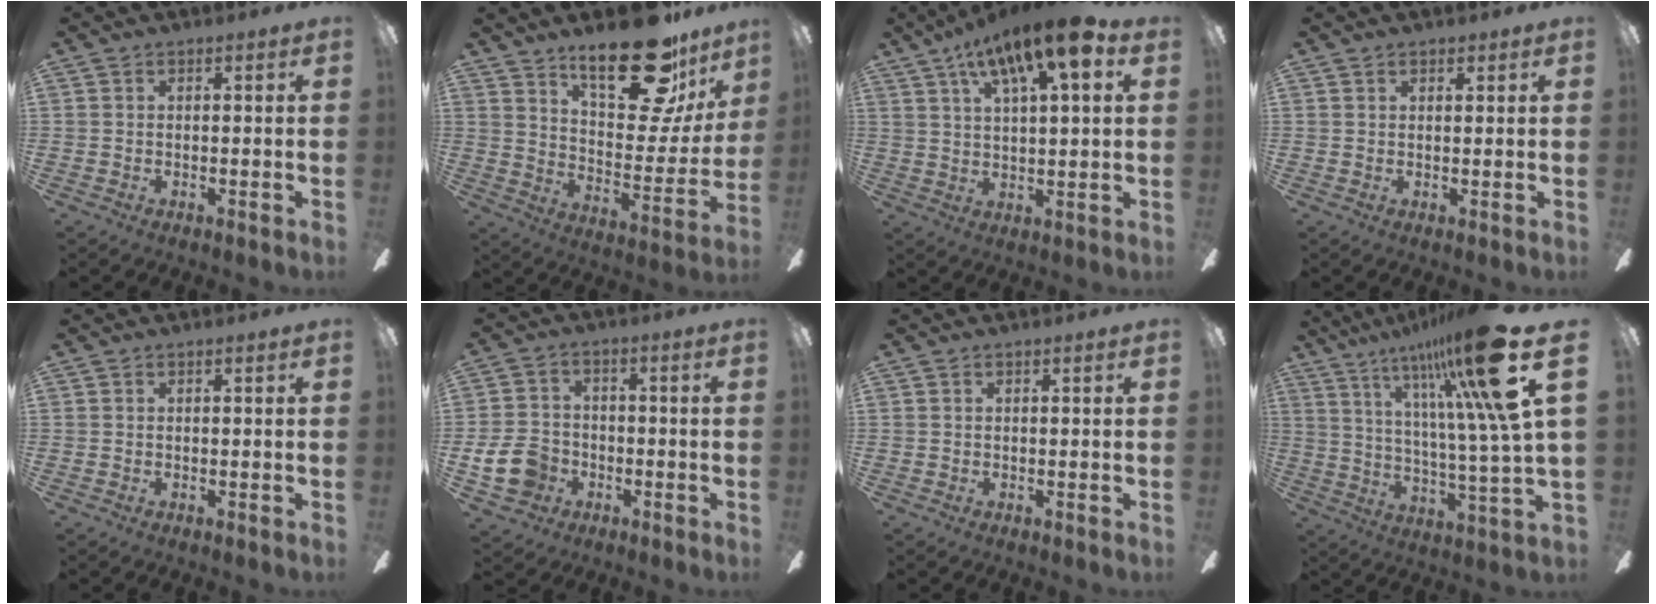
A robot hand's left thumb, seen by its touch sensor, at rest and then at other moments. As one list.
[{"total": 24.5, "force": [17.0, 9.1, 15.1], "torque": [-0.214, -0.108, 0.281]}, {"total": 15.4, "force": [8.9, 4.1, 11.9], "torque": [-0.197, -0.035, 0.143]}, {"total": 1.3, "force": [1.0, 0.7, 0.4], "torque": [0.000, -0.002, 0.017]}, {"total": 0.0}, {"total": 10.0, "force": [-3.2, 8.1, 4.9], "torque": [-0.119, 0.027, -0.059]}, {"total": 0.0}, {"total": 24.5, "force": [13.9, 2.8, 20.0], "torque": [-0.327, -0.079, 0.208]}]